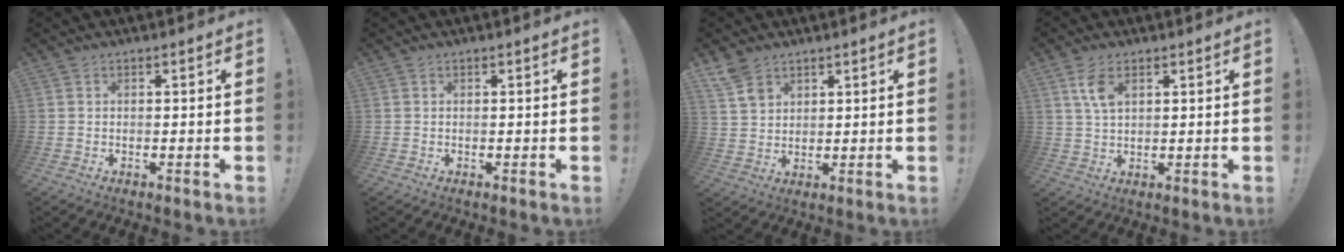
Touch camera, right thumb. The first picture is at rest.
{"total": 0.0}
{"total": 6.8, "force": [4.7, 4.0, 2.8], "torque": [-0.046, -0.024, 0.092]}
{"total": 5.9, "force": [2.7, 2.8, 4.4], "torque": [-0.086, -0.009, 0.047]}